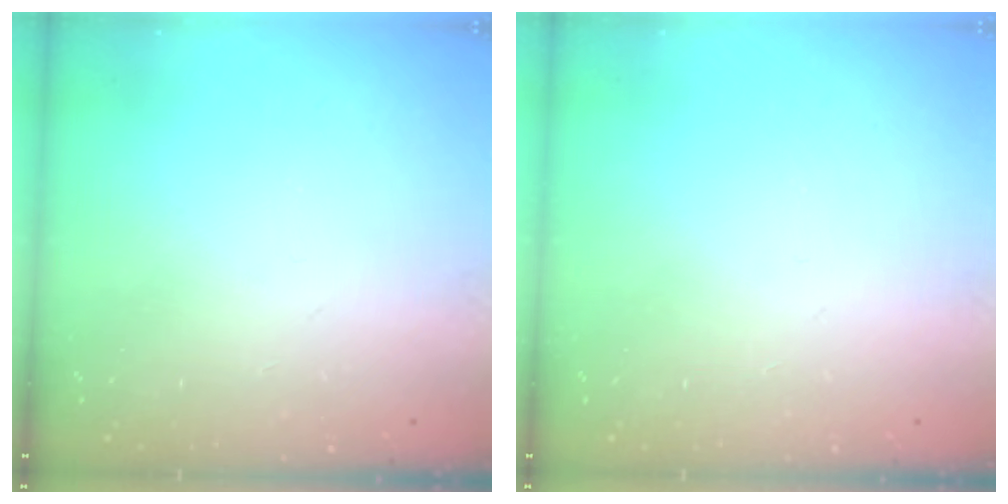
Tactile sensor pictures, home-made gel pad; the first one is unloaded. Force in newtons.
{"total": 0.0}